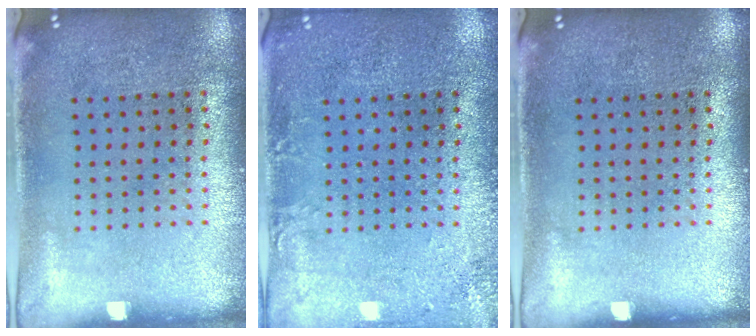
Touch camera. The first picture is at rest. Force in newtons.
{"total": 1.9, "press": 1.9, "slide": 0.2}
{"total": 0.0}